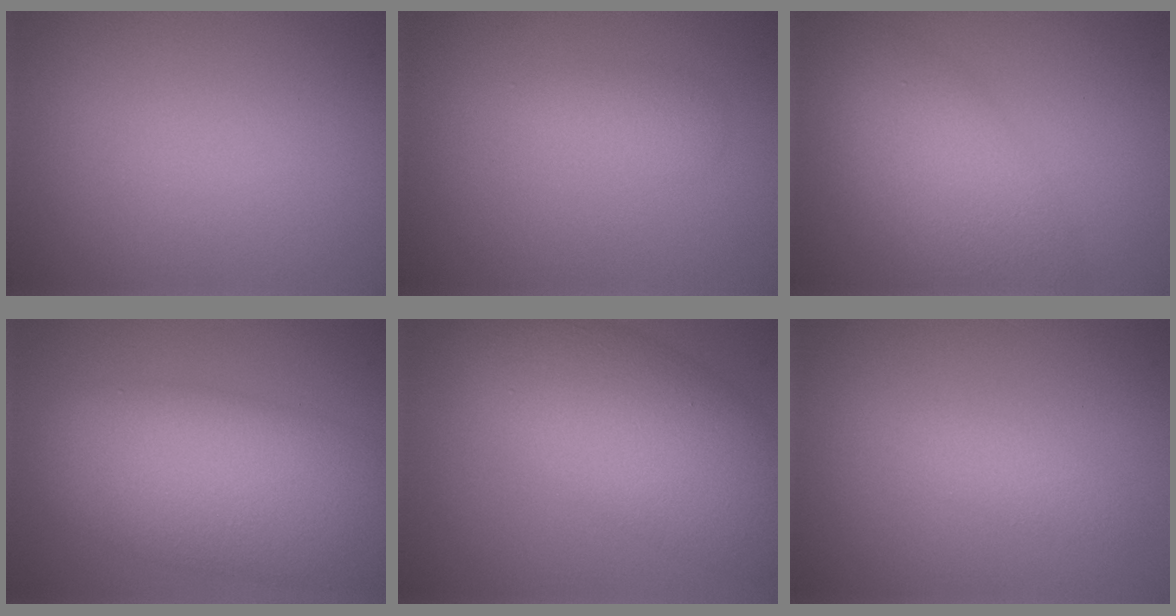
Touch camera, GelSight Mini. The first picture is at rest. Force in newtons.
{"total": 1.4, "press": 1.4, "slide": 0.0}
{"total": 5.9, "press": 5.9, "slide": 0.4}
{"total": 10.0, "press": 10.0, "slide": 0.3}
{"total": 8.4, "press": 8.4, "slide": 0.2}
{"total": 1.3, "press": 1.3, "slide": 0.0}